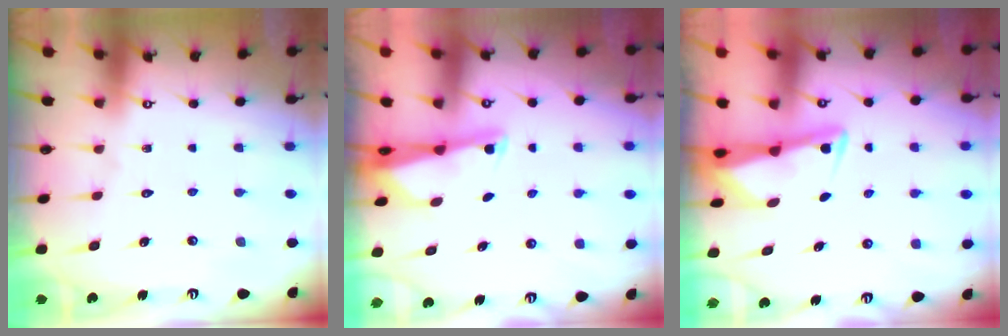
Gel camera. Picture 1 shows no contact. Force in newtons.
{"total": 2.9, "press": 2.8, "slide": 0.5}
{"total": 2.9, "press": 2.8, "slide": 0.4}